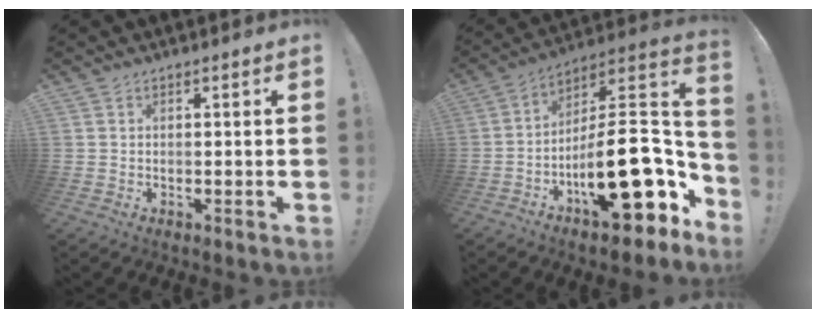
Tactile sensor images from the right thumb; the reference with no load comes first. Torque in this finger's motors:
{"motor_torque": [2.48, 2.53, 1.47, -1.30, 0.62]}